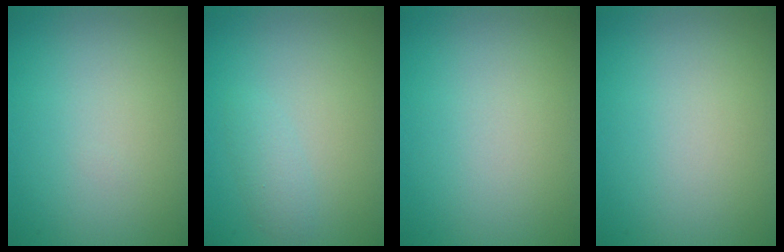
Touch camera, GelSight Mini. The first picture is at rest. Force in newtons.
{"total": 1.3, "press": 1.3, "slide": 0.1}
{"total": 0.0}
{"total": 0.0}